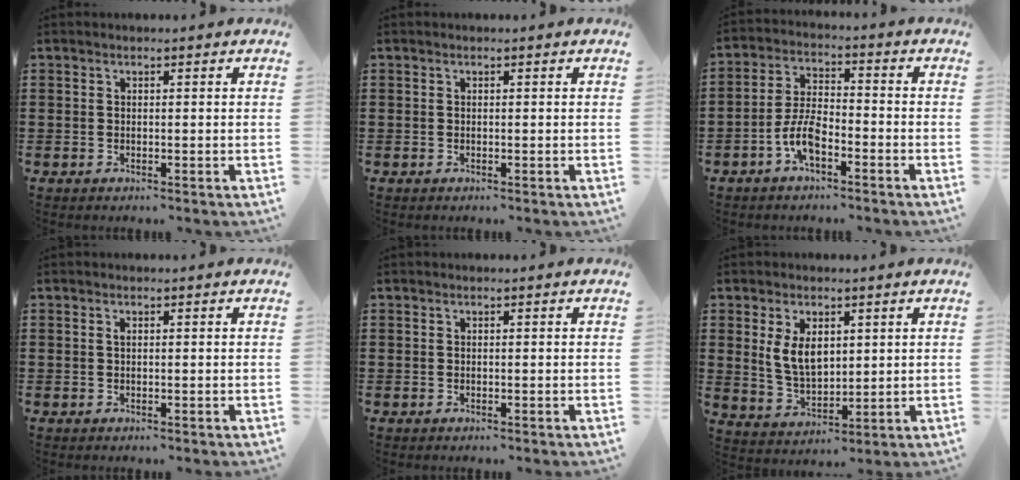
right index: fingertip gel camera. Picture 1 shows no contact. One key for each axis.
{"total": 0.0}
{"total": 6.4, "fx": -3.3, "fy": 2.5, "fz": 4.8, "tx": -0.115, "ty": -0.001, "tz": -0.068}
{"total": 0.5, "fx": 0.2, "fy": 0.2, "fz": 0.4, "tx": -0.010, "ty": -0.001, "tz": 0.004}
{"total": 0.0}
{"total": 6.4, "fx": 2.0, "fy": 3.9, "fz": 4.6, "tx": -0.101, "ty": 0.005, "tz": 0.032}